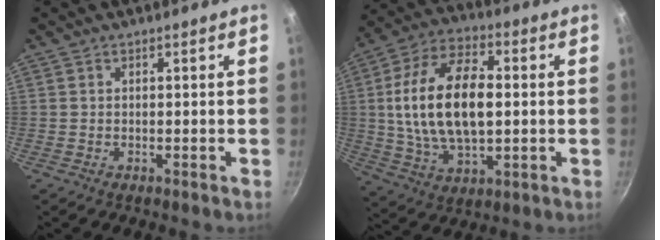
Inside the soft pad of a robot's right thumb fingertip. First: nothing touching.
{"total": 19.8, "force": [1.2, 10.5, 16.8], "torque": [-0.309, 0.013, 0.023]}